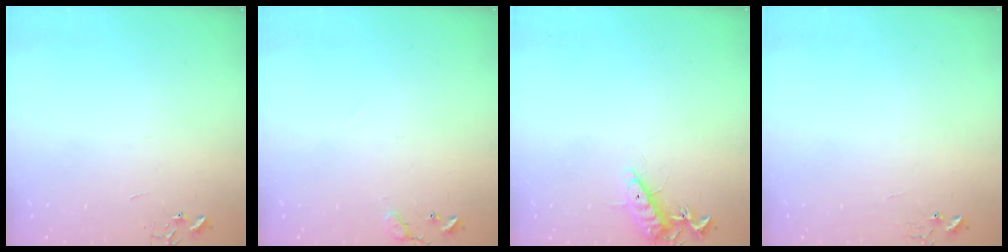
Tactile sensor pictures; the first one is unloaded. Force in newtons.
{"total": 9.1, "press": 9.0, "slide": 0.7}
{"total": 10.1, "press": 10.1, "slide": 0.9}
{"total": 6.0, "press": 6.0, "slide": 0.6}